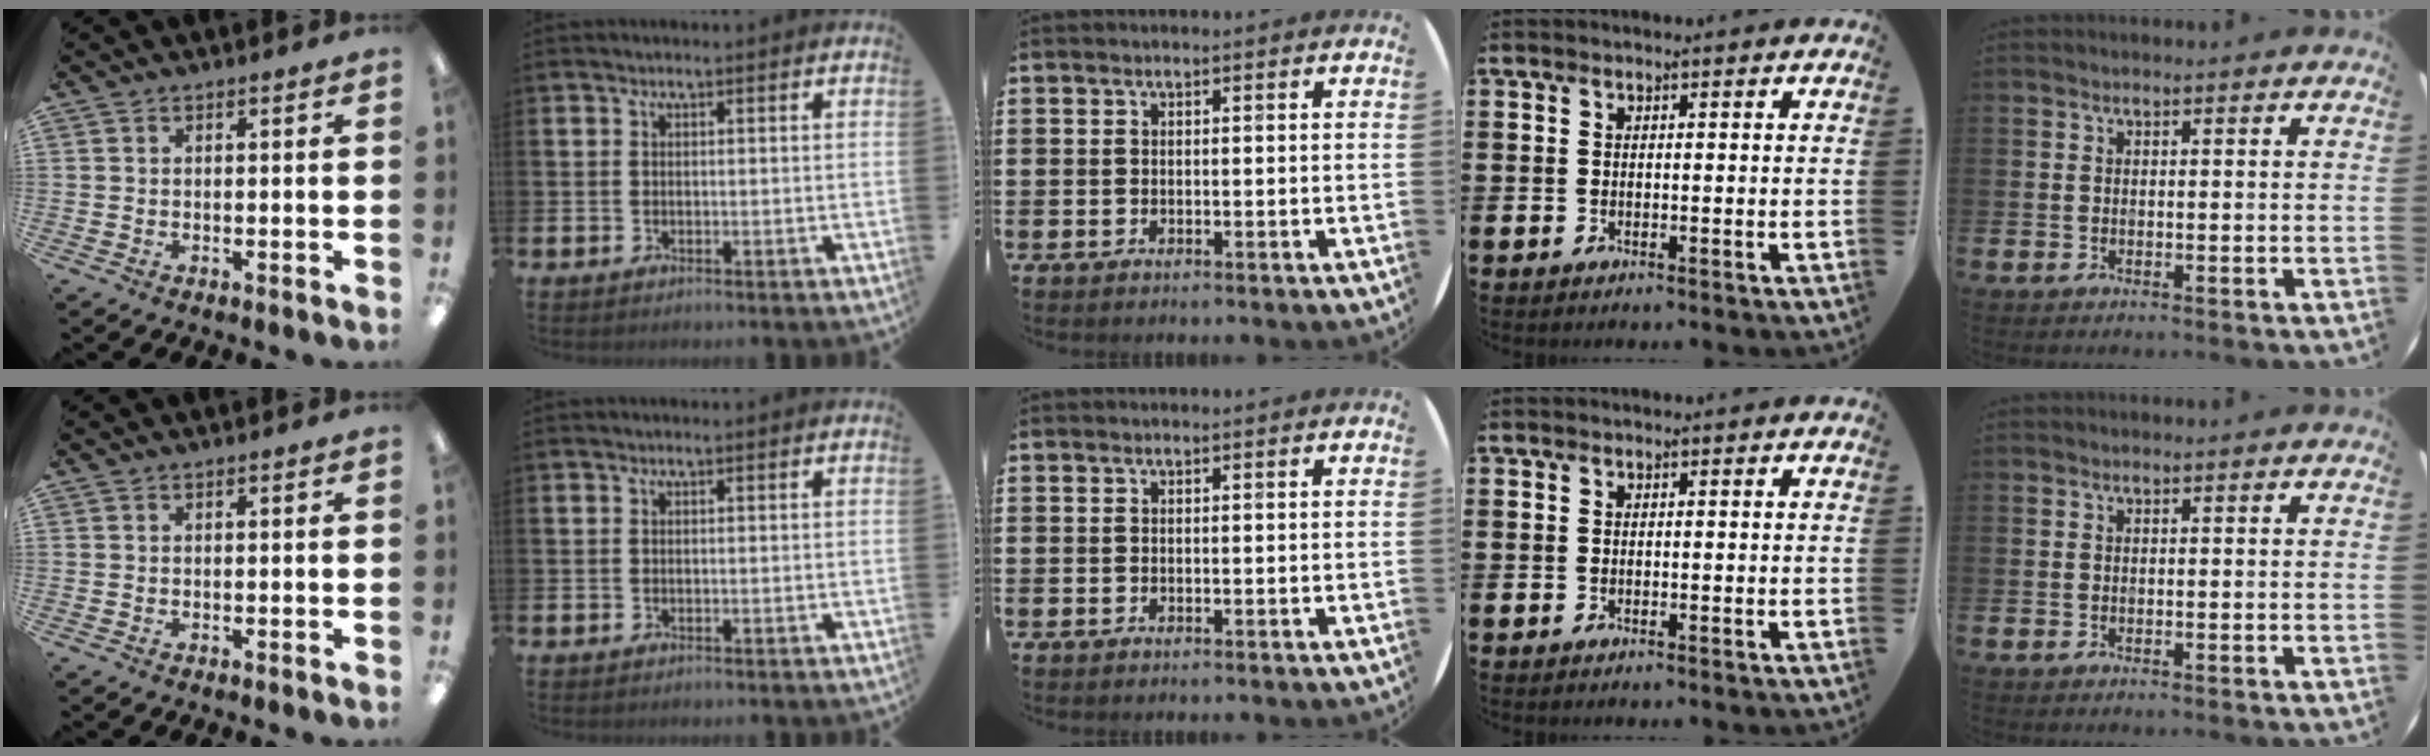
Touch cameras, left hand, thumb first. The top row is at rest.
{}